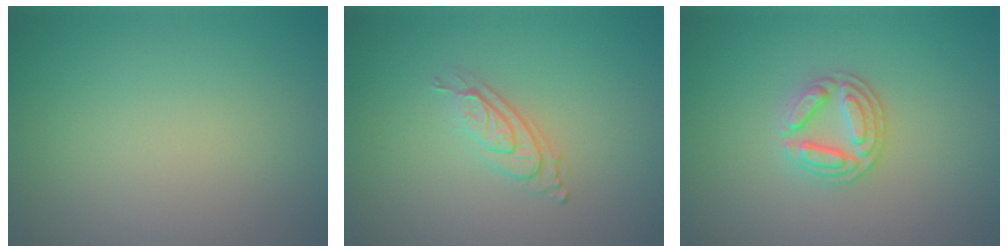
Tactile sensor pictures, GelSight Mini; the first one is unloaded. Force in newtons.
{"total": 2.8, "press": 2.1, "slide": 1.9}
{"total": 3.1, "press": 2.9, "slide": 1.1}